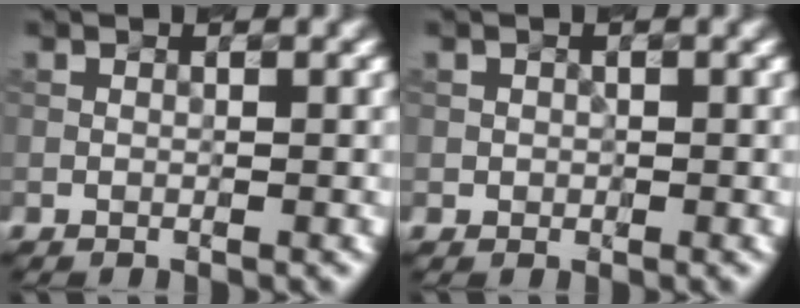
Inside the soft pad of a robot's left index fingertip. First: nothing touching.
{"total": 0.6, "force": [0.0, 0.6, 0.0], "torque": [0.005, -0.002, 0.001]}